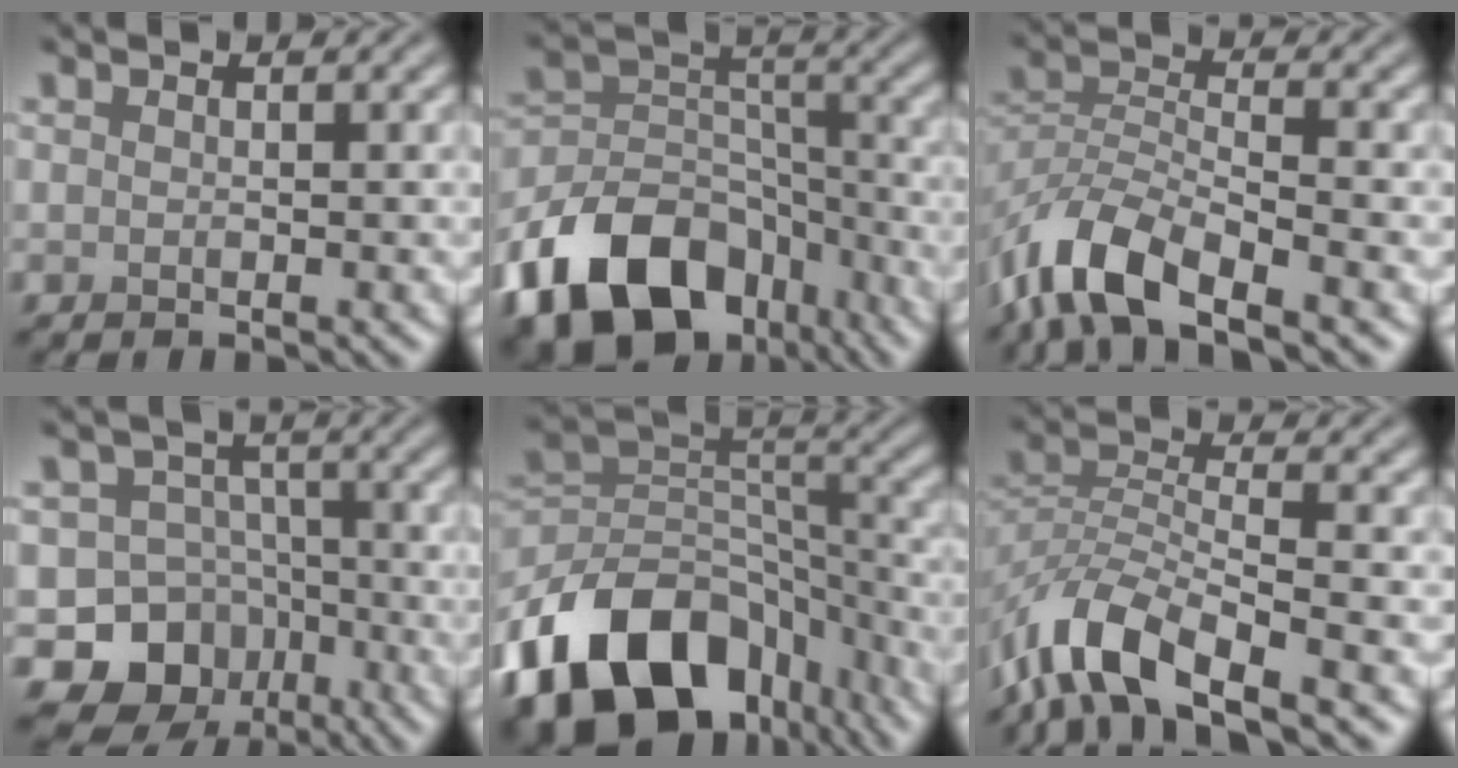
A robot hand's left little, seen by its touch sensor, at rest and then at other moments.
{"total": 14.2, "force": [-8.5, 9.0, 6.9], "torque": [-0.148, 0.002, -0.152]}
{"total": 8.0, "force": [-5.3, 3.2, 5.1], "torque": [-0.095, -0.001, -0.112]}
{"total": 10.1, "force": [-5.1, 8.3, 2.4], "torque": [-0.026, -0.003, -0.099]}
{"total": 15.9, "force": [-9.4, 10.1, 7.9], "torque": [-0.173, 0.004, -0.154]}
{"total": 8.2, "force": [-5.5, 3.0, 5.3], "torque": [-0.095, 0.001, -0.116]}